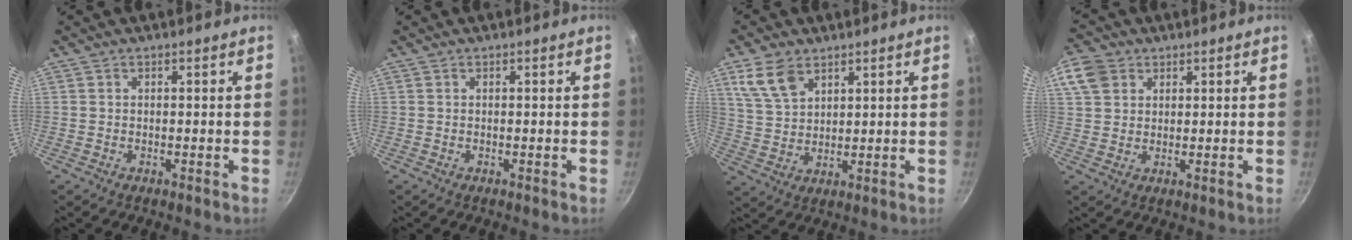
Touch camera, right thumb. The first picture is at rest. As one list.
[{"total": 0.0}, {"total": 8.0, "force": [4.7, 4.7, 4.4], "torque": [-0.074, -0.014, 0.100]}, {"total": 7.8, "force": [3.5, 6.1, 3.4], "torque": [-0.053, 0.001, 0.059]}]